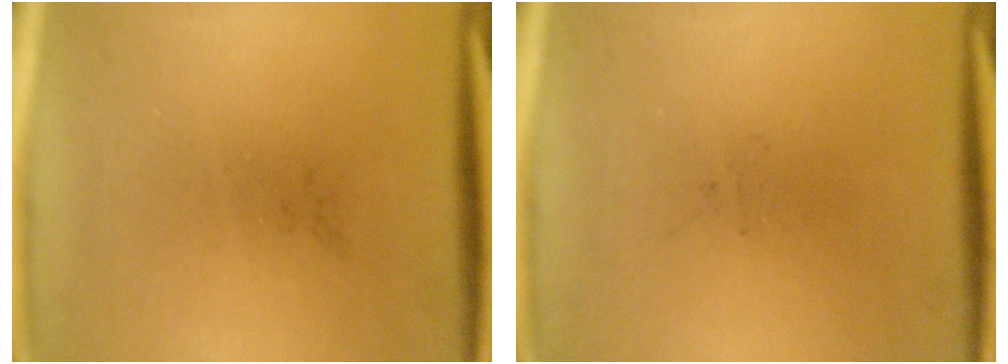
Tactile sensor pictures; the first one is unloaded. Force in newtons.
{"total": 0.0}